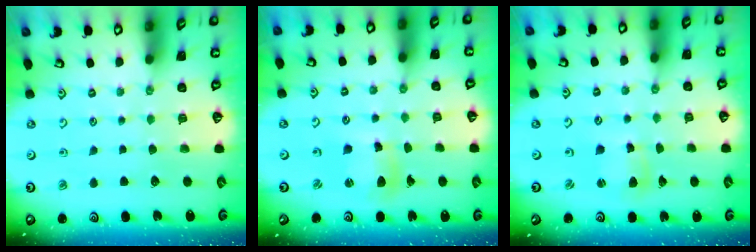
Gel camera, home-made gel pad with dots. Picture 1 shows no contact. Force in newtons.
{"total": 8.7, "press": 8.6, "slide": 1.1}
{"total": 4.1, "press": 4.1, "slide": 0.5}